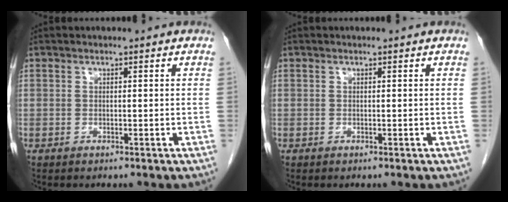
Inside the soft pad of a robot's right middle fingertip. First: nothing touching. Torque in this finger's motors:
{"motor_torque": [-0.36, -0.10, -0.03, -0.01]}